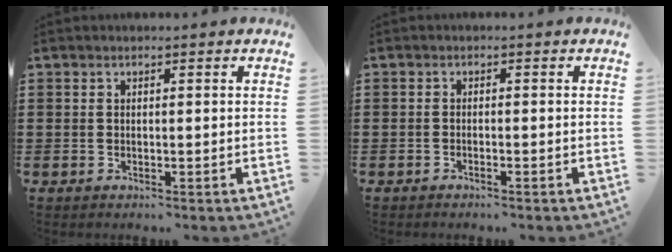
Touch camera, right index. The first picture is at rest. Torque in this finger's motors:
{"motor_torque": [0.32, 0.30, -0.15, -0.06]}